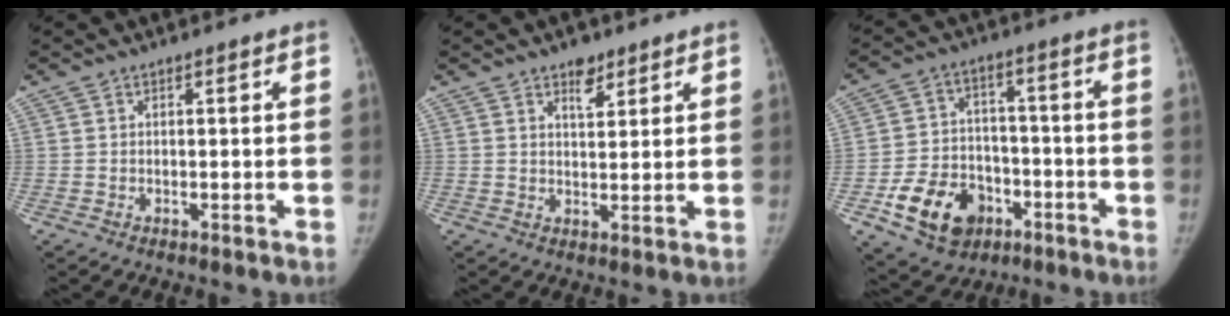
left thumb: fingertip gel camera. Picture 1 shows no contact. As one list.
[{"total": 3.9, "force": [2.7, 2.0, 2.0], "torque": [-0.013, -0.017, 0.042]}, {"total": 13.8, "force": [-6.2, 10.2, 7.1], "torque": [-0.094, 0.030, -0.097]}]